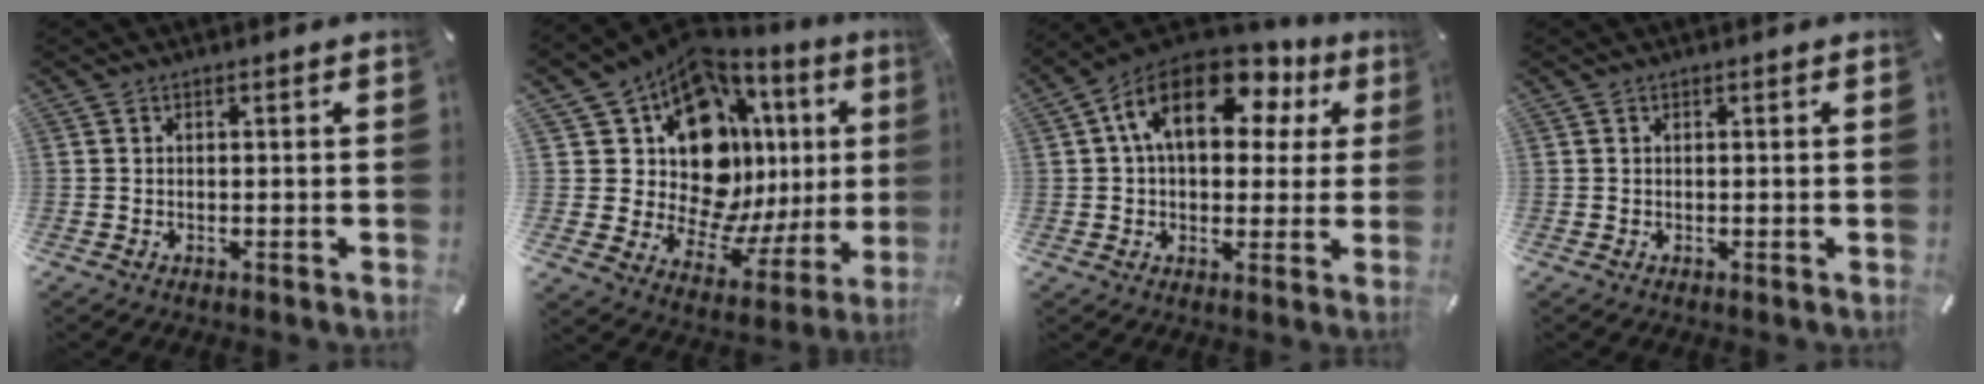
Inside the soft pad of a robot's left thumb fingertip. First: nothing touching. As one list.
[{"total": 19.2, "force": [7.5, 12.8, 12.2], "torque": [-0.220, -0.090, 0.141]}, {"total": 17.4, "force": [6.9, 10.3, 12.3], "torque": [-0.203, -0.017, 0.117]}, {"total": 0.0}]